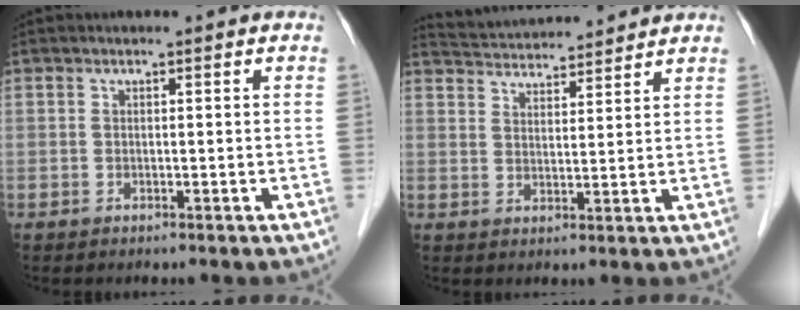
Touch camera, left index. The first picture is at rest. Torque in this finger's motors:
{"motor_torque": [-0.21, -0.49, 0.10, 0.00]}